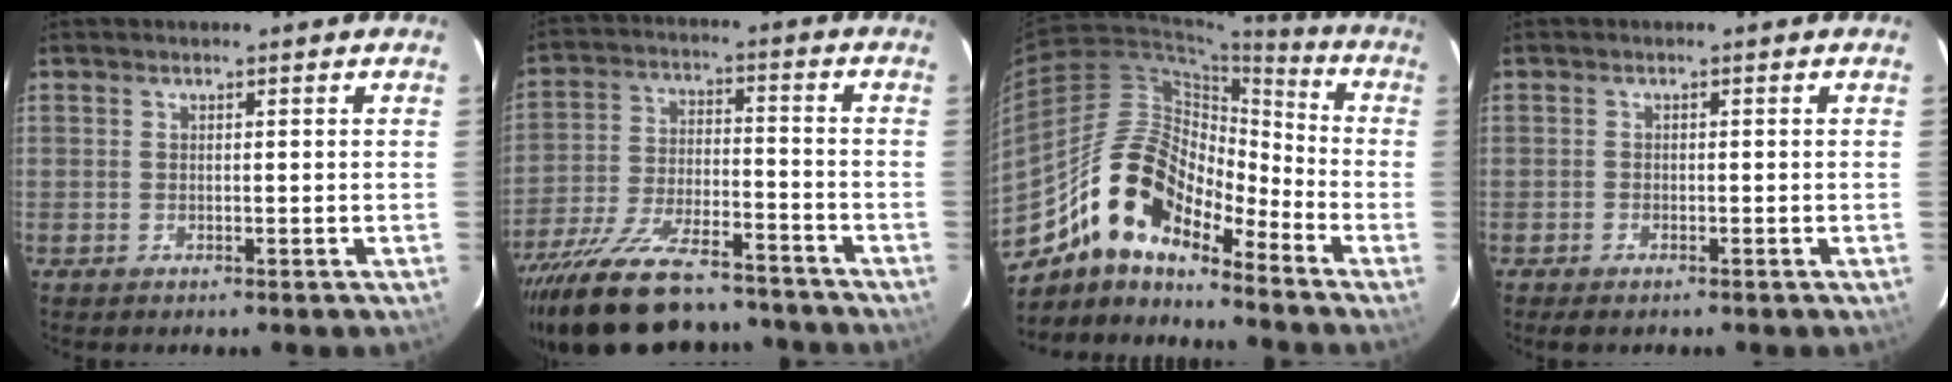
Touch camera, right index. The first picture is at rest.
{"total": 23.1, "force": [-19.1, 7.5, 10.7], "torque": [-0.215, -0.028, -0.293]}
{"total": 16.0, "force": [-12.1, 5.8, 8.7], "torque": [-0.151, 0.008, -0.238]}
{"total": 1.8, "force": [-1.4, 0.7, 0.8], "torque": [-0.020, -0.003, -0.028]}